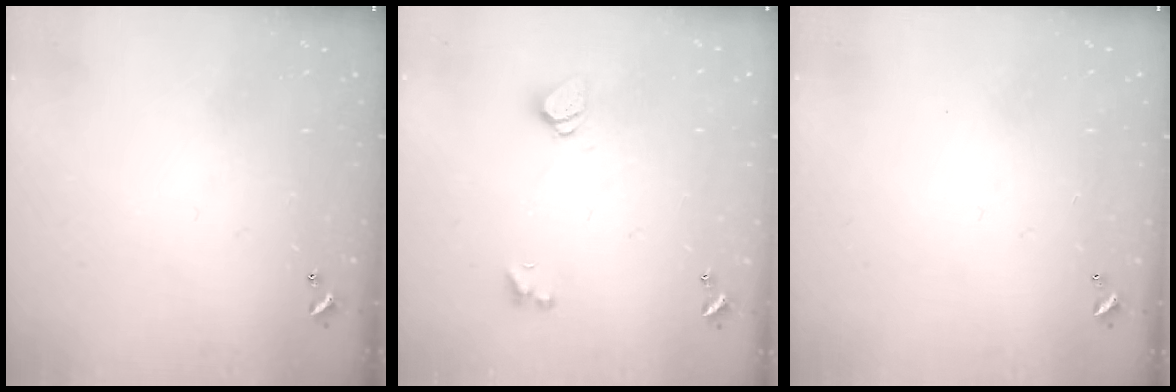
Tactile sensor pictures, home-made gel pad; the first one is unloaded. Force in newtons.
{"total": 1.6, "press": 1.6, "slide": 0.5}
{"total": 2.9, "press": 2.9, "slide": 0.1}